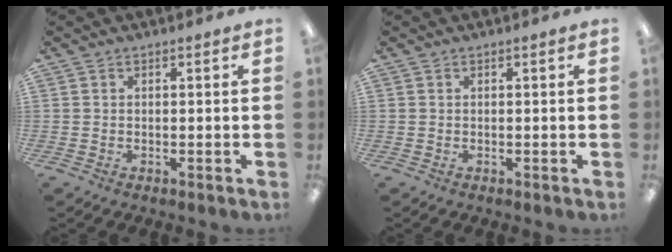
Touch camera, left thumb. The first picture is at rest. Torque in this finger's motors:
{"motor_torque": [-0.03, -0.03, -0.41, 0.01, 0.00]}